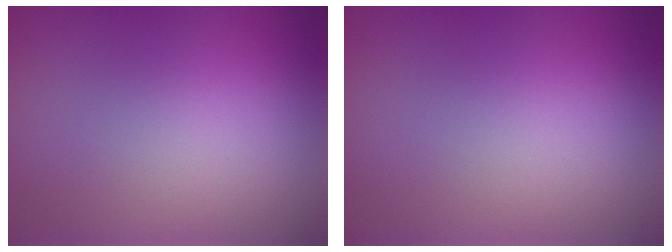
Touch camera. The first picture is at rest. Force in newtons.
{"total": 0.0}